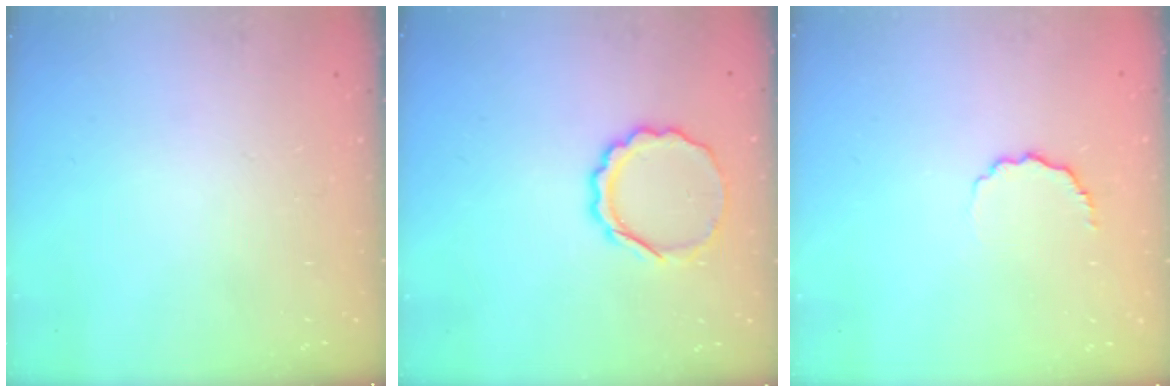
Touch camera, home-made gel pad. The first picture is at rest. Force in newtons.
{"total": 8.5, "press": 8.4, "slide": 1.5}
{"total": 5.6, "press": 5.5, "slide": 1.2}